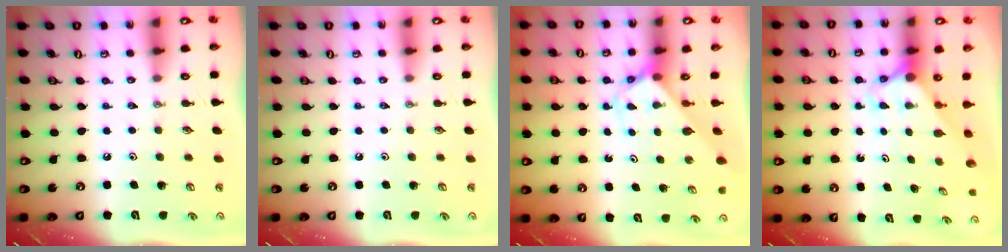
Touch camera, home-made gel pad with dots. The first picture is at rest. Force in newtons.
{"total": 0.0}
{"total": 2.8, "press": 2.8, "slide": 0.2}
{"total": 2.7, "press": 2.7, "slide": 0.0}